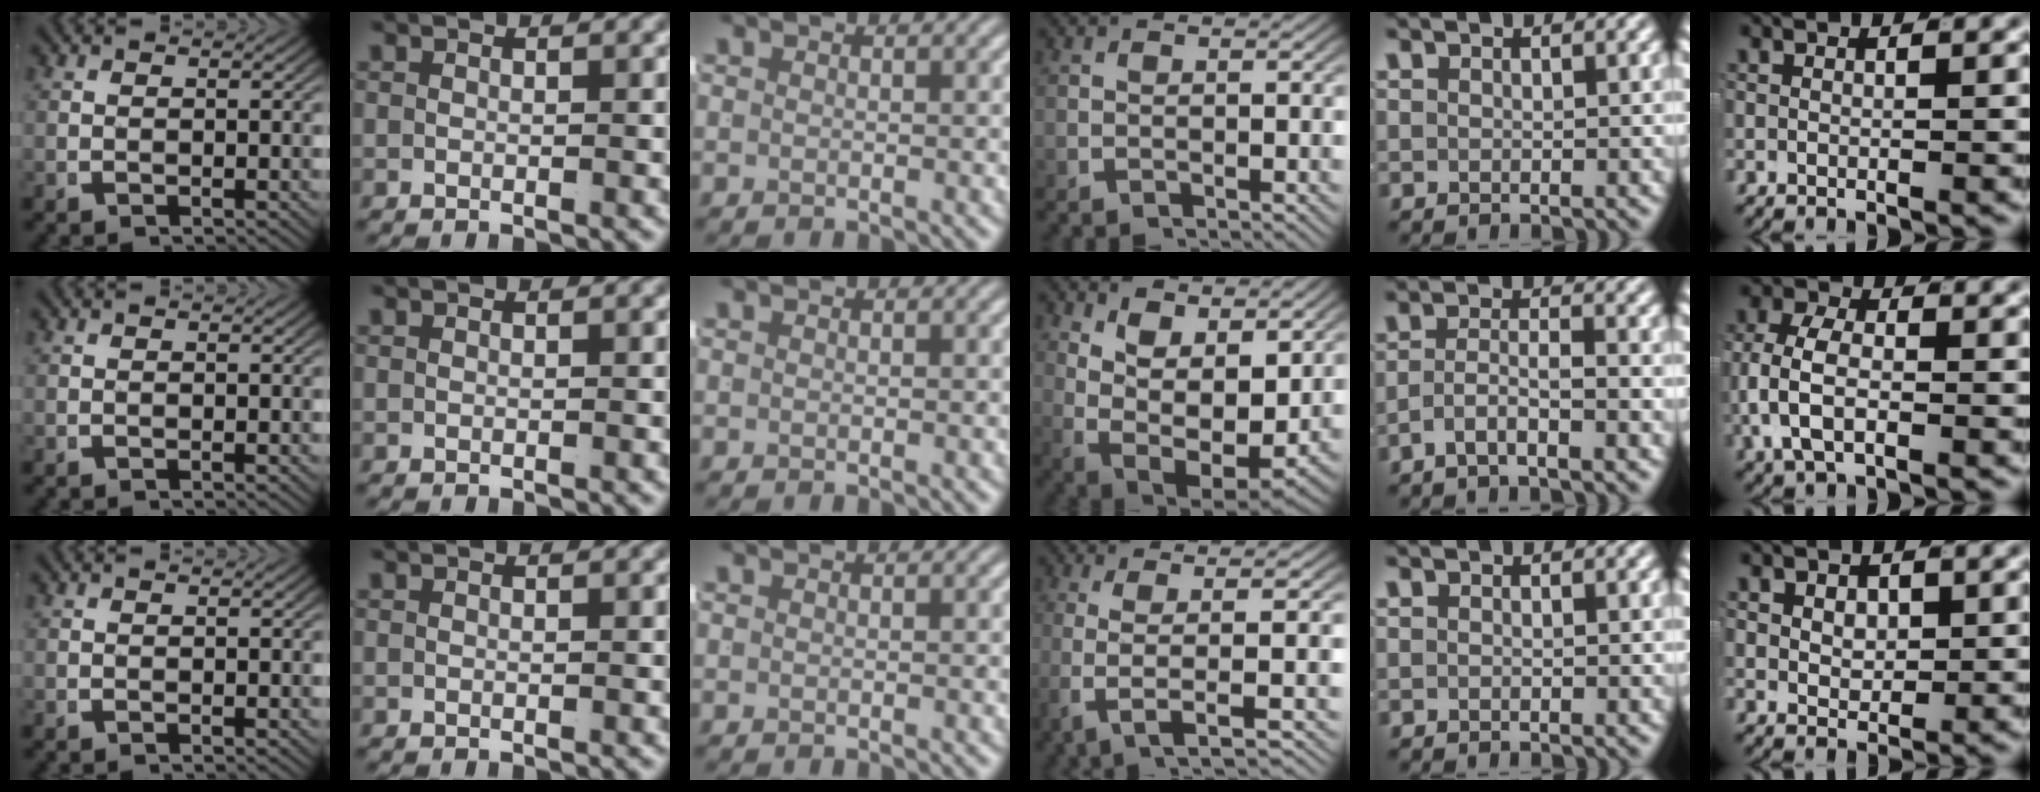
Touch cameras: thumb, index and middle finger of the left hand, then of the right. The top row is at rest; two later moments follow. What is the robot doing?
{"motion": "lift_and_place", "object": "shirt"}